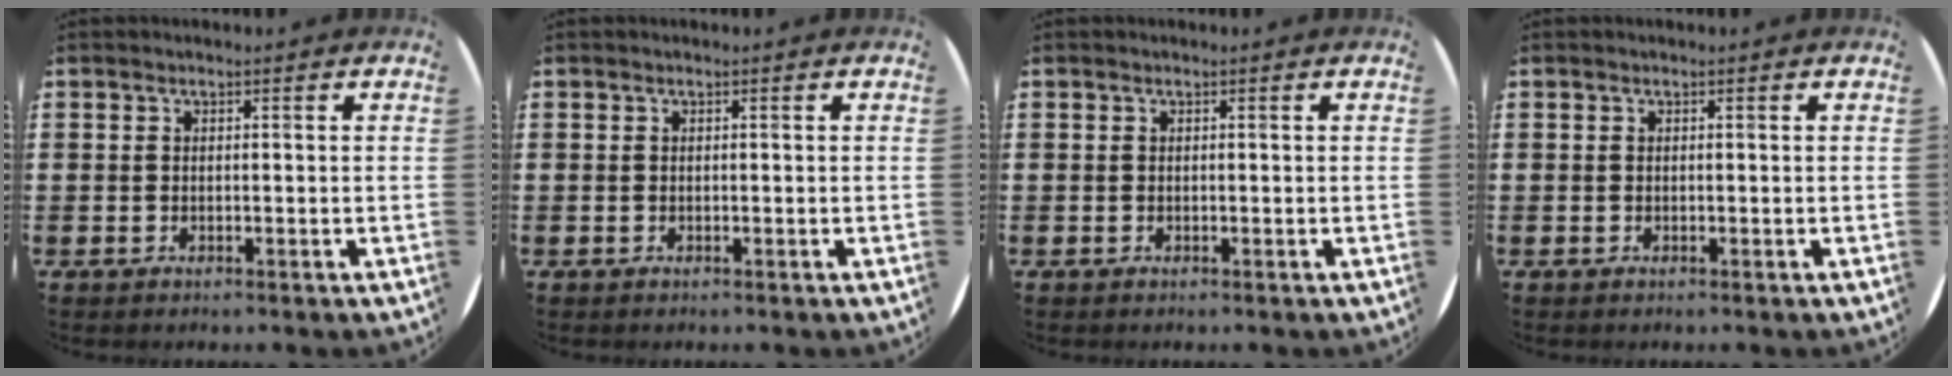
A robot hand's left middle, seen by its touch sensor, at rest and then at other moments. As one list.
[{"total": 0.0}, {"total": 0.0}, {"total": 0.0}]